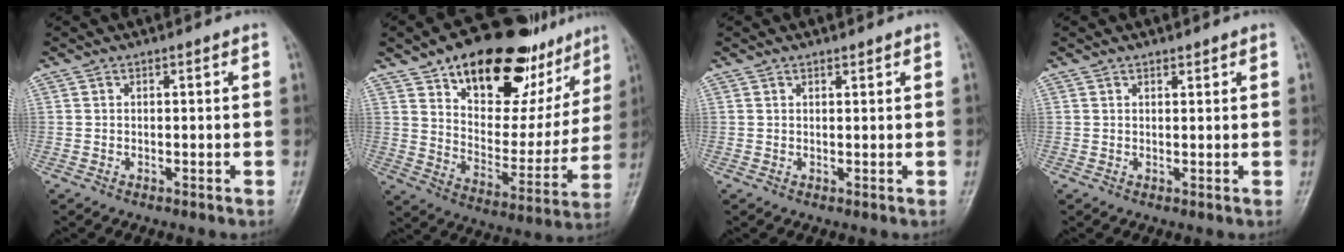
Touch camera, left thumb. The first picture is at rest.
{"total": 26.5, "force": [16.7, 13.2, 15.8], "torque": [-0.171, -0.049, 0.255]}
{"total": 0.9, "force": [0.7, 0.3, 0.3], "torque": [-0.004, -0.005, 0.012]}
{"total": 1.0, "force": [0.9, 0.4, 0.3], "torque": [-0.001, -0.006, 0.013]}